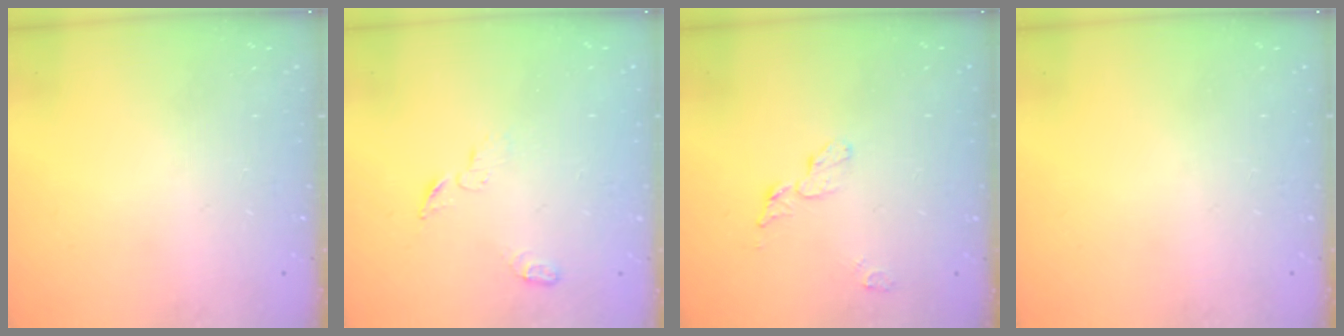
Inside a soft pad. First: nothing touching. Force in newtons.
{"total": 4.6, "press": 4.5, "slide": 0.5}
{"total": 4.8, "press": 4.8, "slide": 0.3}
{"total": 0.0}